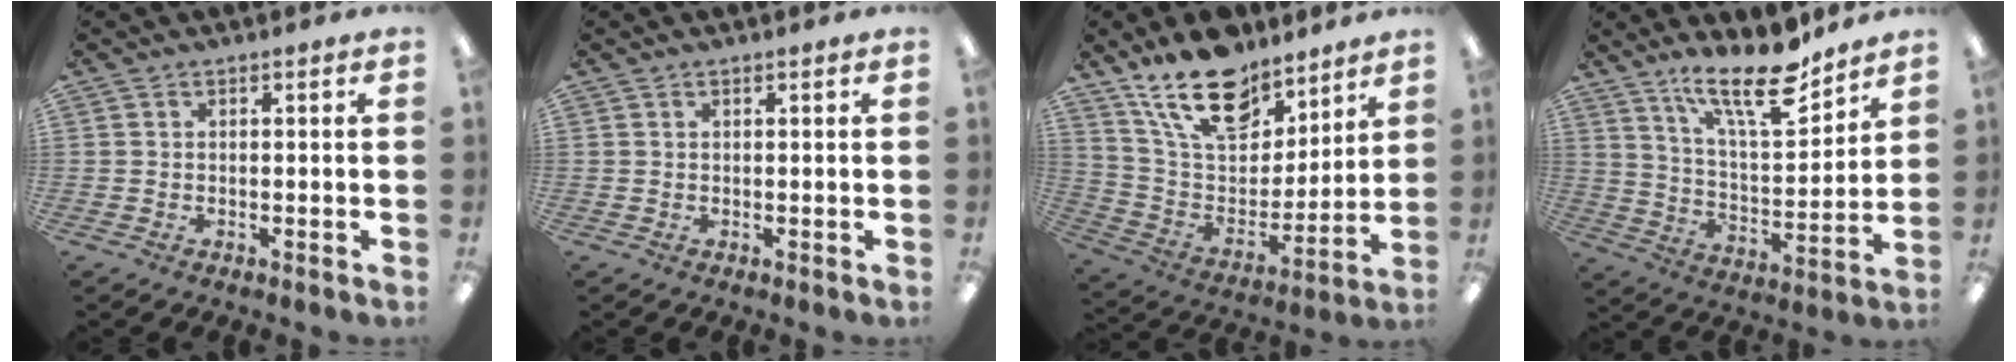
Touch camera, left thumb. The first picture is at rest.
{"total": 0.5, "force": [0.4, 0.2, 0.3], "torque": [-0.006, 0.003, 0.007]}
{"total": 19.0, "force": [13.8, 9.5, 9.0], "torque": [-0.168, -0.078, 0.250]}
{"total": 16.5, "force": [12.6, 4.7, 9.6], "torque": [-0.154, -0.079, 0.210]}